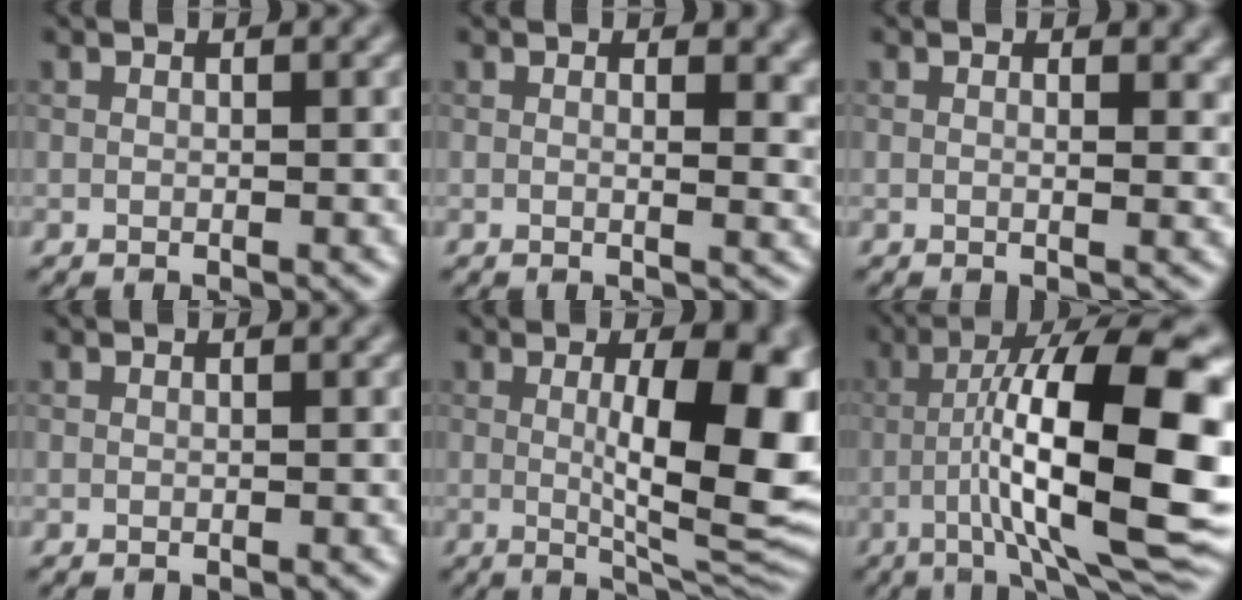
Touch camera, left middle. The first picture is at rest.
{"total": 3.1, "force": [0.8, 1.4, 2.6], "torque": [-0.026, -0.003, 0.012]}
{"total": 1.6, "force": [0.5, 0.7, 1.4], "torque": [-0.016, -0.004, 0.009]}
{"total": 0.0}
{"total": 11.3, "force": [0.8, 3.2, 10.9], "torque": [-0.146, -0.011, 0.020]}
{"total": 14.9, "force": [-1.4, 3.1, 14.5], "torque": [-0.206, 0.027, -0.015]}